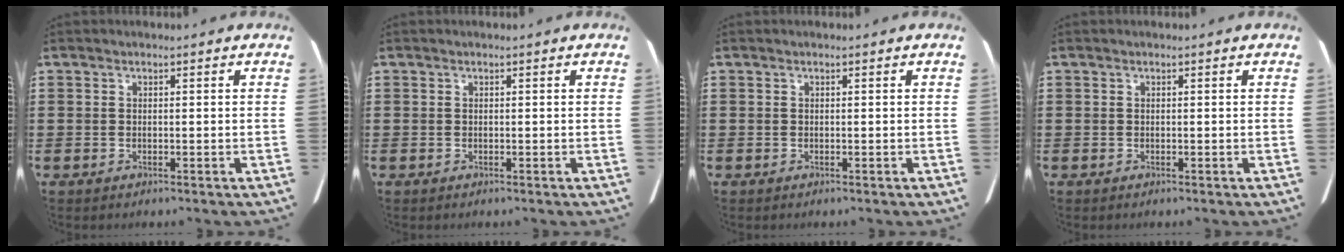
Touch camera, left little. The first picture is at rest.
{"total": 0.0}
{"total": 0.0}
{"total": 0.0}